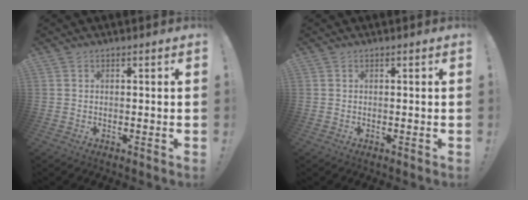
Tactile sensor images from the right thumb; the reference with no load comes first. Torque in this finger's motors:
{"motor_torque": [0.00, 0.00, -0.09, 0.09, 0.02]}